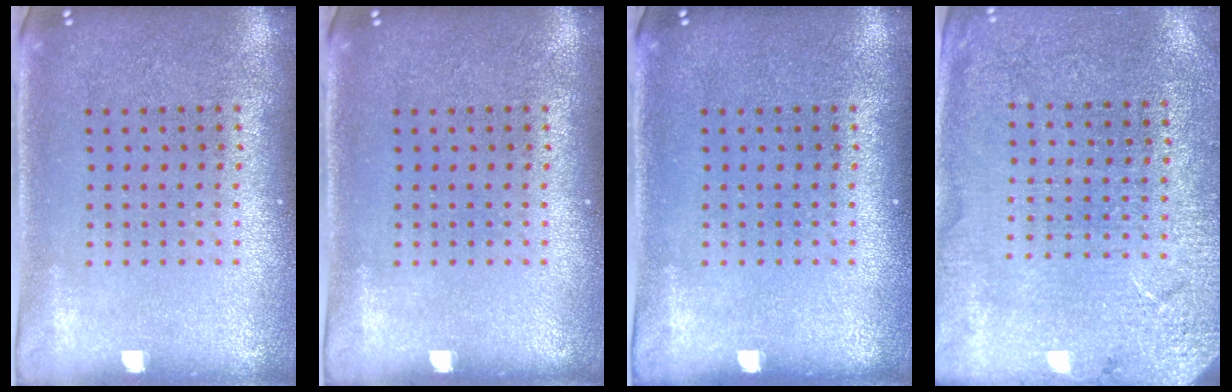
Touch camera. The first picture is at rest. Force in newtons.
{"total": 0.0}
{"total": 0.0}
{"total": 2.5, "press": 2.5, "slide": 0.2}